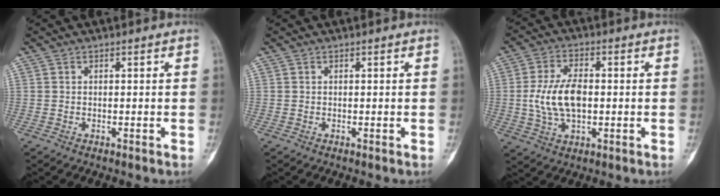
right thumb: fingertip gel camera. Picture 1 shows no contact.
{"total": 0.0}
{"total": 10.2, "force": [-0.3, 5.6, 8.5], "torque": [-0.166, 0.007, -0.003]}